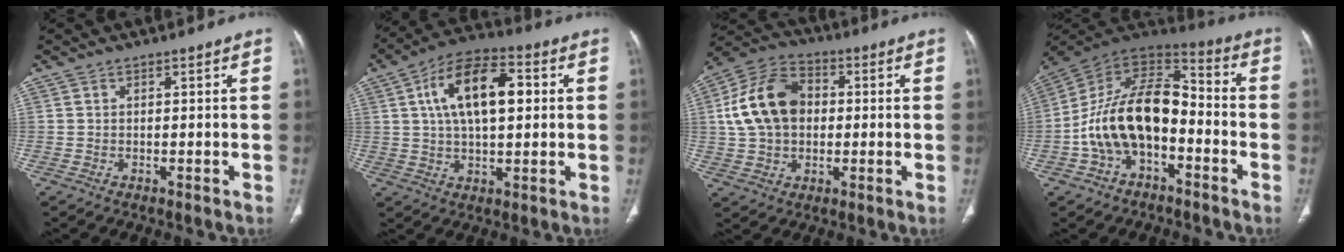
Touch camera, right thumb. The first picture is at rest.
{"total": 14.9, "force": [3.2, 7.4, 12.5], "torque": [-0.203, 0.014, 0.048]}
{"total": 14.9, "force": [1.5, 10.7, 10.2], "torque": [-0.172, 0.023, 0.019]}
{"total": 18.1, "force": [-4.5, 10.5, 14.0], "torque": [-0.236, 0.065, -0.084]}